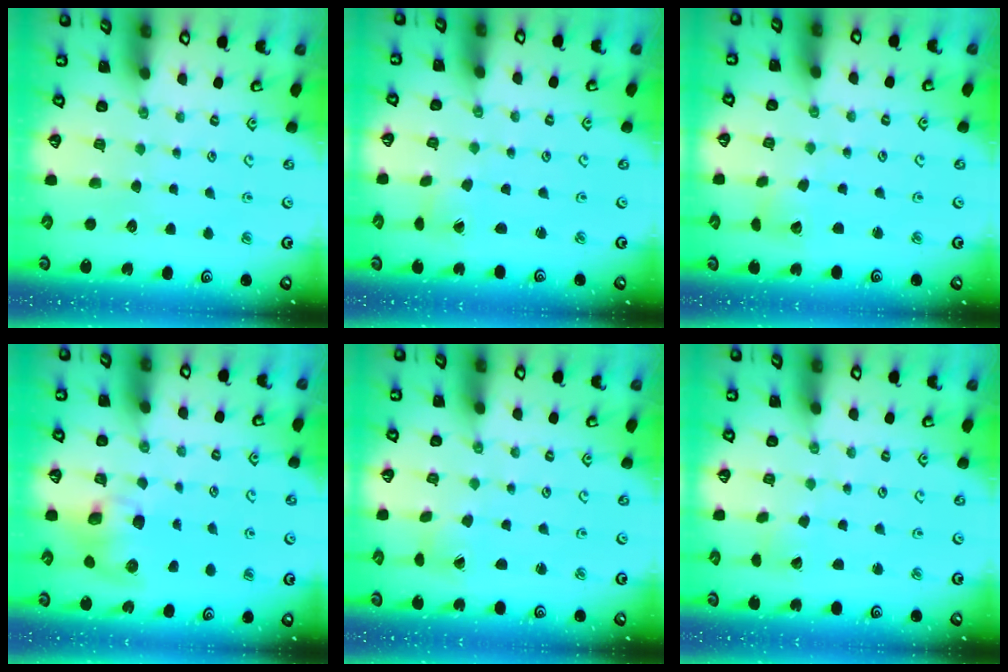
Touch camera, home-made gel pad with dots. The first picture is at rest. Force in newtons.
{"total": 0.5, "press": 0.5, "slide": 0.1}
{"total": 2.8, "press": 2.8, "slide": 0.3}
{"total": 8.7, "press": 8.6, "slide": 1.3}
{"total": 2.2, "press": 2.2, "slide": 0.2}
{"total": 2.1, "press": 2.1, "slide": 0.3}